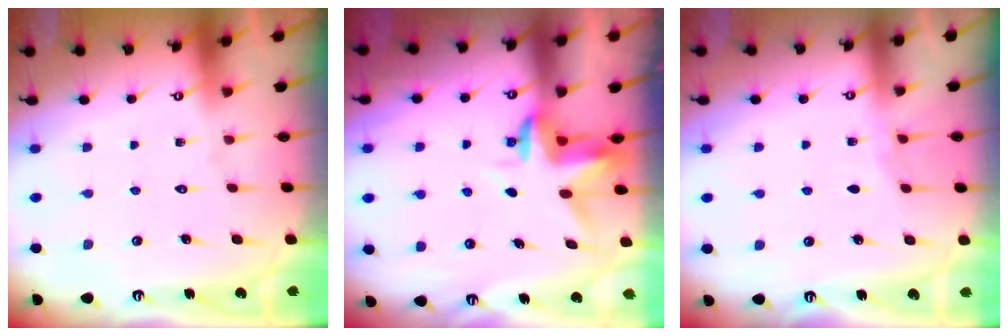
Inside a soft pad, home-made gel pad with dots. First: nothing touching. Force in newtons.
{"total": 3.2, "press": 3.2, "slide": 0.4}
{"total": 2.8, "press": 2.7, "slide": 0.4}